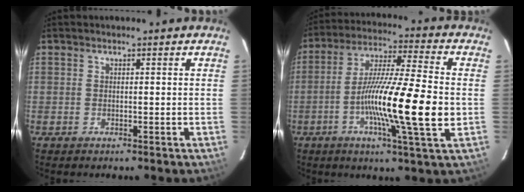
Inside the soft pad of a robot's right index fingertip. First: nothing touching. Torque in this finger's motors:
{"motor_torque": [1.84, -0.30, 1.05, 0.21]}